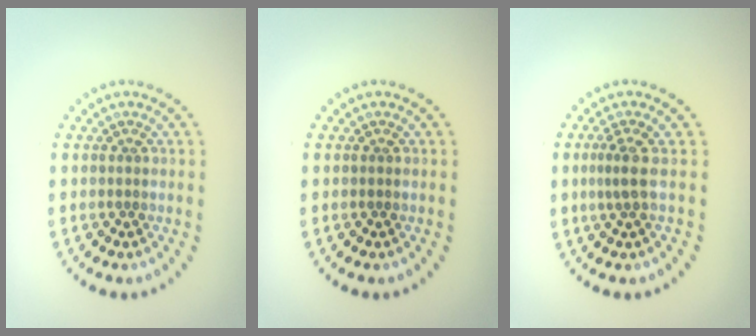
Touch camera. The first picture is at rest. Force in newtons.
{"total": 0.0}
{"total": 1.9, "press": 1.4, "slide": 1.2}